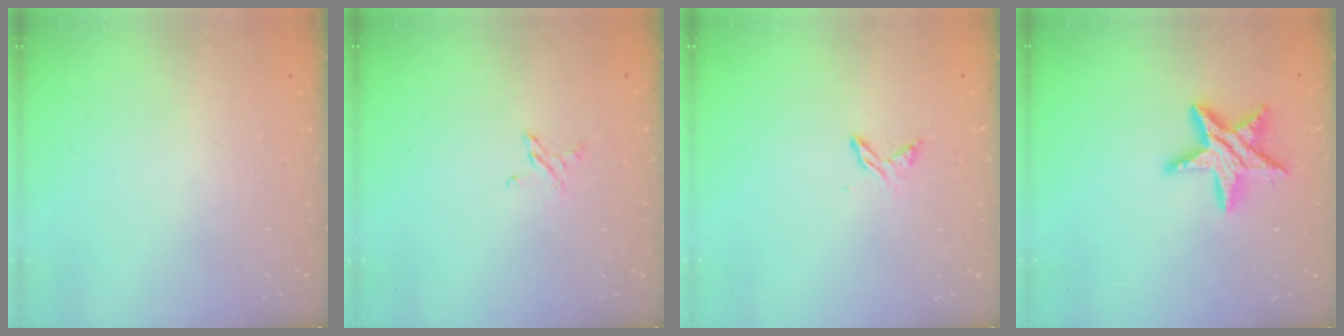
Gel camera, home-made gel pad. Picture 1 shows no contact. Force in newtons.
{"total": 3.2, "press": 3.2, "slide": 0.4}
{"total": 3.9, "press": 3.8, "slide": 0.4}
{"total": 13.2, "press": 13.2, "slide": 0.6}